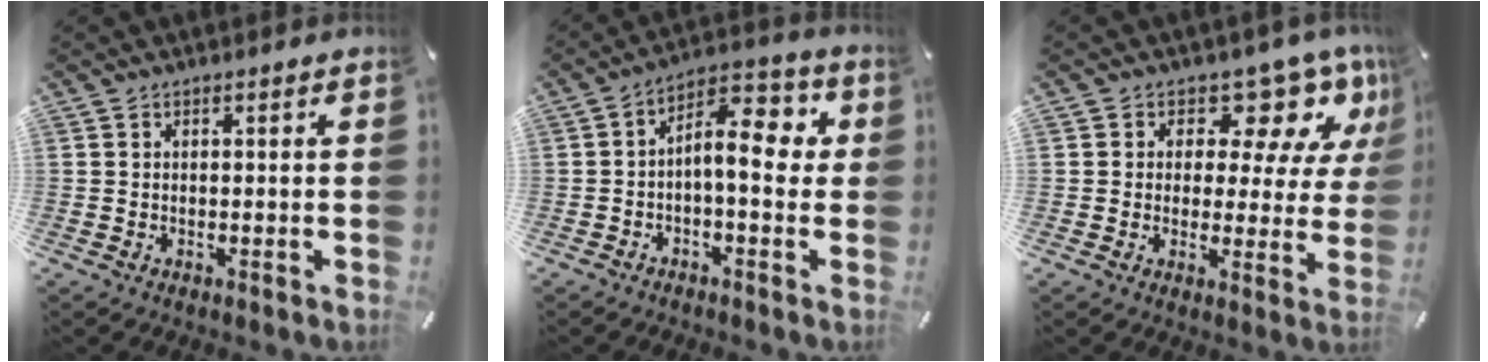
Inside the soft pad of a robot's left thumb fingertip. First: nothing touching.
{"total": 9.8, "force": [0.9, 4.9, 8.5], "torque": [-0.133, -0.007, 0.014]}
{"total": 11.8, "force": [7.6, 6.5, 6.3], "torque": [-0.081, -0.058, 0.130]}